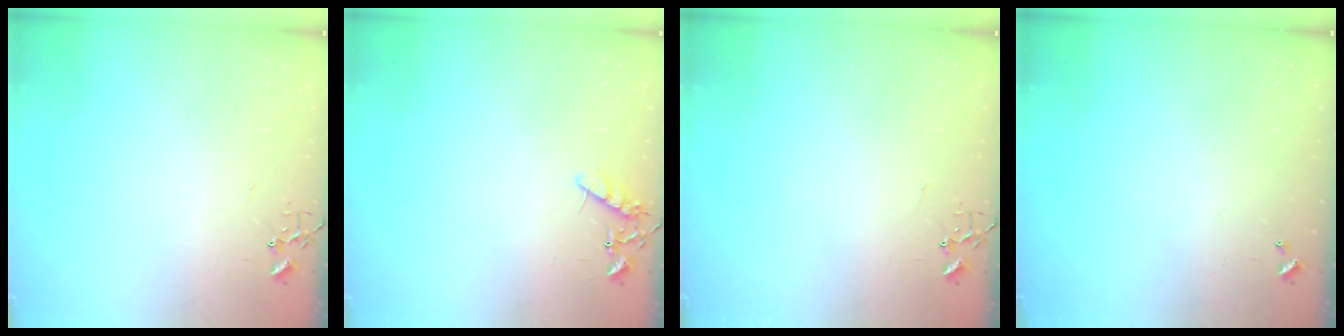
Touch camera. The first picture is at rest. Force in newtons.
{"total": 8.1, "press": 8.1, "slide": 0.3}
{"total": 0.0}
{"total": 0.0}